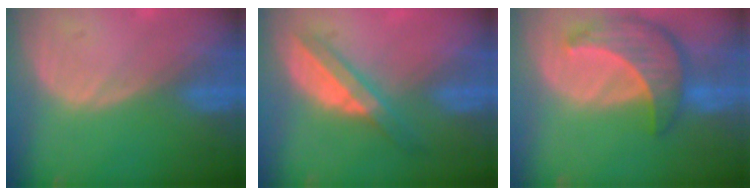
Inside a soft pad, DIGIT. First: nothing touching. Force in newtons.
{"total": 6.0, "press": 5.3, "slide": 2.8}
{"total": 8.7, "press": 7.8, "slide": 3.8}